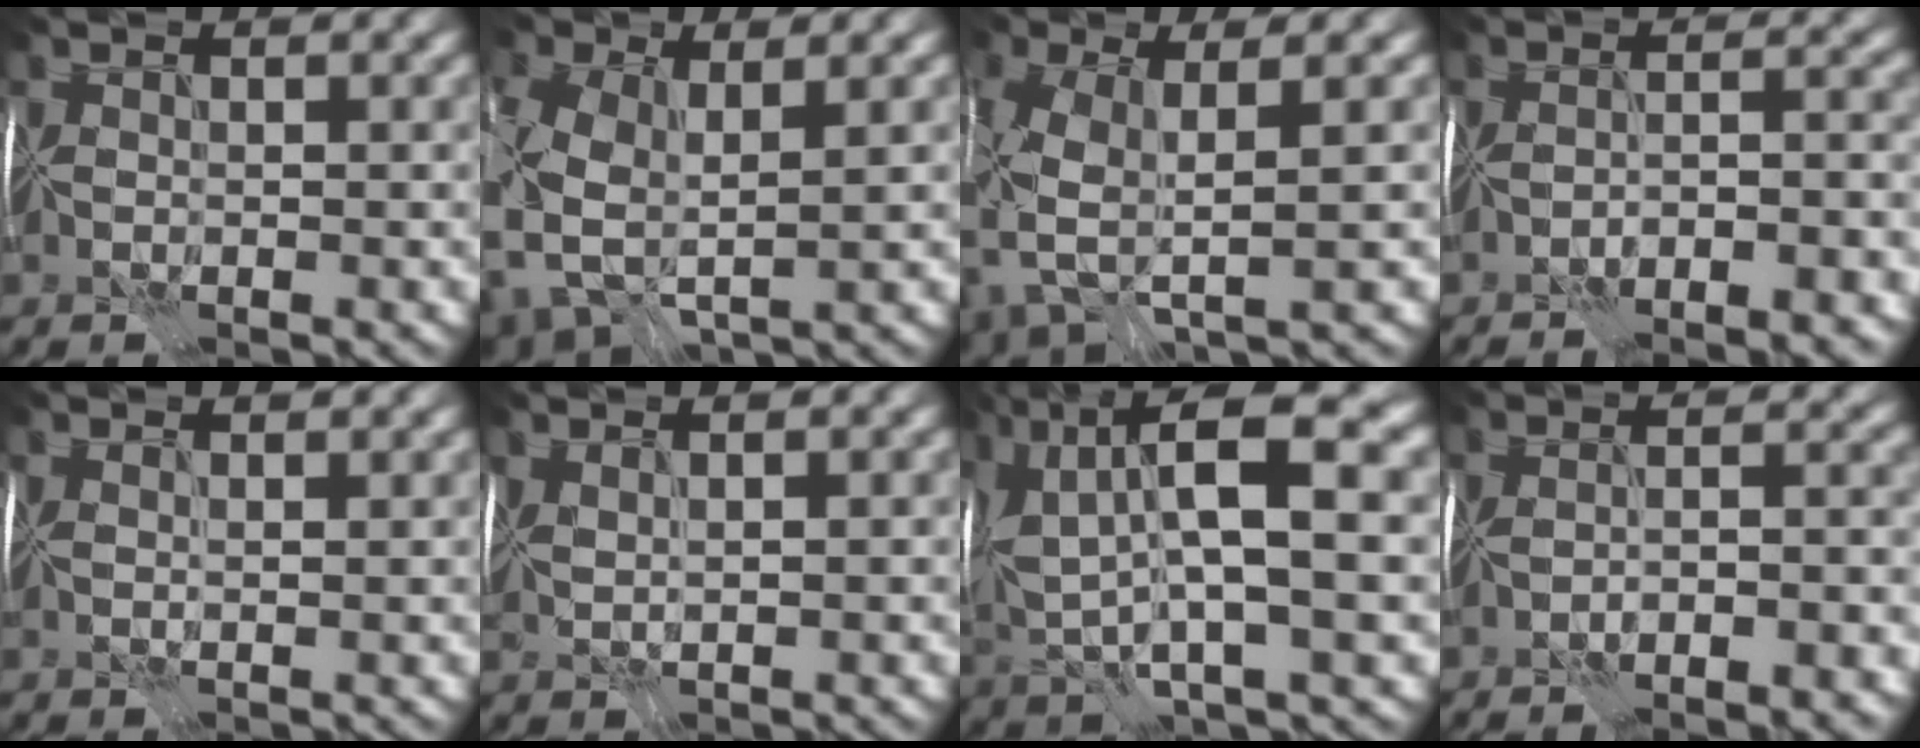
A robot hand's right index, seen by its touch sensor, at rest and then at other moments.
{"total": 9.9, "force": [-0.9, 6.4, 7.5], "torque": [-0.194, -0.034, 0.003]}
{"total": 7.8, "force": [-2.1, 3.6, 6.6], "torque": [-0.172, -0.028, -0.030]}
{"total": 5.3, "force": [-4.4, 0.2, 2.9], "torque": [-0.038, 0.009, -0.057]}
{"total": 1.9, "force": [1.7, 0.0, 0.8], "torque": [-0.015, 0.002, 0.023]}
{"total": 1.2, "force": [0.9, -0.2, 0.8], "torque": [-0.019, 0.003, 0.019]}
{"total": 13.0, "force": [3.4, 3.4, 12.0], "torque": [-0.237, 0.019, 0.062]}
{"total": 4.7, "force": [-3.7, 0.2, 2.9], "torque": [-0.035, 0.010, -0.048]}